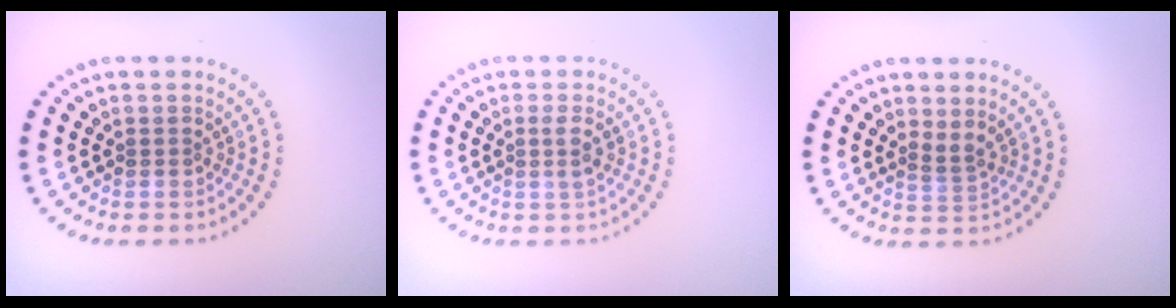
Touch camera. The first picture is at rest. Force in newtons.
{"total": 1.4, "press": 1.2, "slide": 0.8}
{"total": 1.4, "press": 0.9, "slide": 1.1}